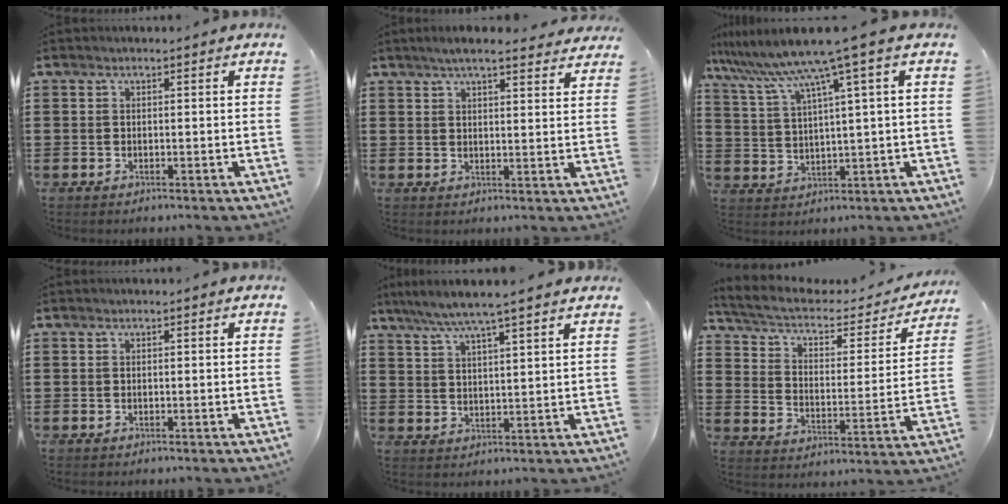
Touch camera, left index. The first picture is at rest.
{"total": 4.4, "force": [3.8, 0.3, 2.3], "torque": [-0.054, -0.005, 0.068]}
{"total": 8.2, "force": [5.3, -1.0, 6.1], "torque": [-0.146, -0.040, 0.082]}
{"total": 0.0}
{"total": 5.2, "force": [4.2, -0.5, 2.9], "torque": [-0.070, -0.020, 0.071]}
{"total": 4.6, "force": [3.1, 1.7, 2.9], "torque": [-0.072, -0.023, 0.047]}